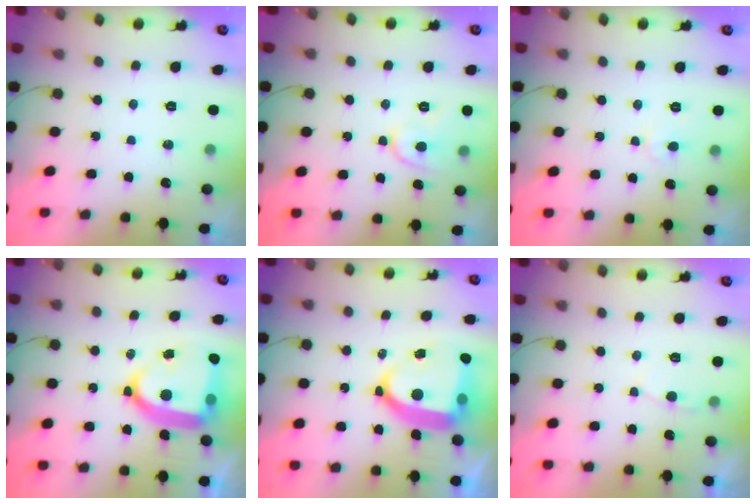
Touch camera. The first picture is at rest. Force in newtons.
{"total": 7.3, "press": 7.3, "slide": 0.8}
{"total": 3.3, "press": 3.3, "slide": 0.3}
{"total": 19.3, "press": 19.2, "slide": 1.9}
{"total": 17.3, "press": 17.2, "slide": 2.0}
{"total": 3.0, "press": 3.0, "slide": 0.3}